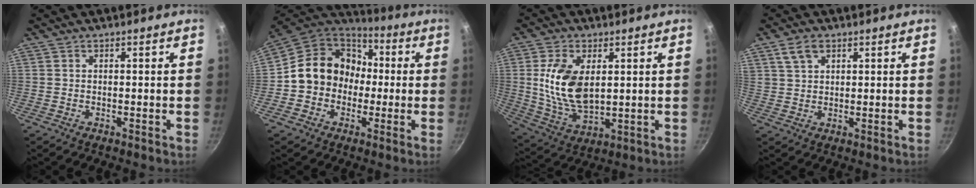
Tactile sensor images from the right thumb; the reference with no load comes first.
{"total": 15.4, "force": [-0.5, 13.6, 7.3], "torque": [-0.081, 0.046, -0.022]}
{"total": 13.3, "force": [2.3, 7.5, 10.8], "torque": [-0.198, -0.019, 0.053]}
{"total": 4.5, "force": [2.4, 2.7, 2.6], "torque": [-0.038, -0.001, 0.048]}